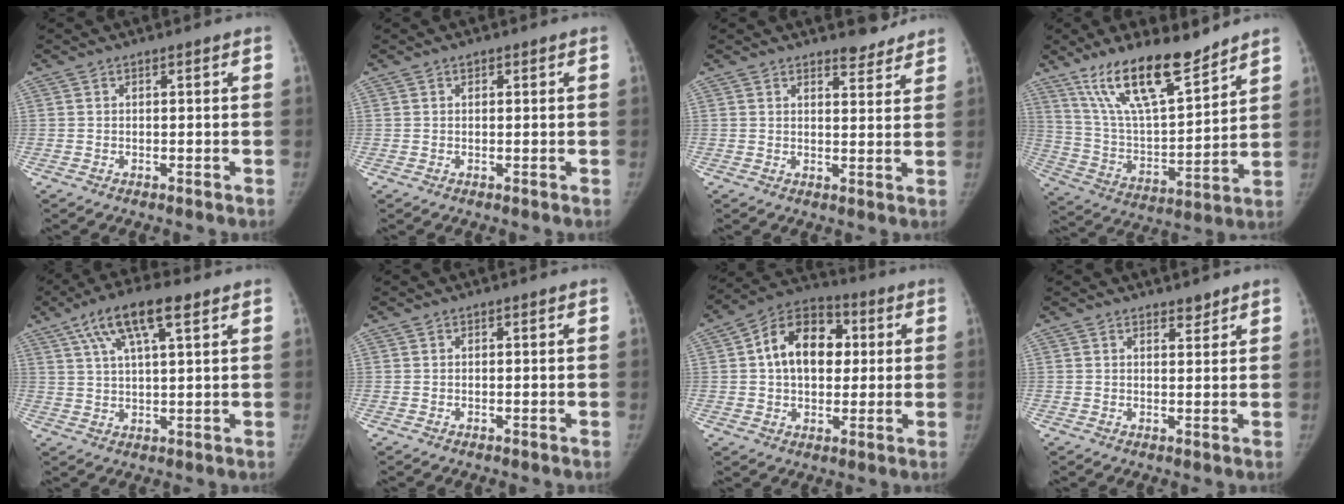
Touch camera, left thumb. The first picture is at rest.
{"total": 0.8, "force": [0.5, 0.6, 0.3], "torque": [0.000, -0.001, 0.006]}
{"total": 4.1, "force": [3.8, 1.4, 0.9], "torque": [0.008, -0.032, 0.049]}
{"total": 18.9, "force": [13.7, 5.5, 11.9], "torque": [-0.178, -0.072, 0.254]}
{"total": 11.5, "force": [5.8, 3.3, 9.3], "torque": [-0.167, 0.003, 0.102]}
{"total": 0.0}
{"total": 14.7, "force": [2.6, 10.2, 10.3], "torque": [-0.131, 0.015, 0.034]}
{"total": 1.8, "force": [1.6, 0.8, 0.5], "torque": [0.008, -0.013, 0.024]}